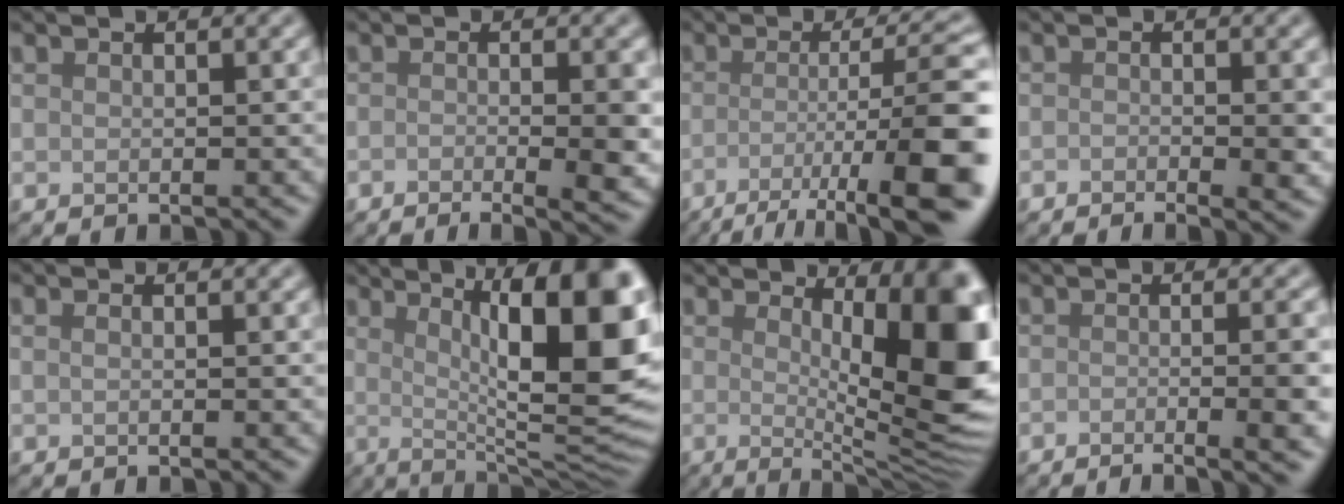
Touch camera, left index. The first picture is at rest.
{"total": 5.5, "force": [-1.5, 1.8, 5.0], "torque": [-0.063, -0.012, -0.018]}
{"total": 11.6, "force": [-4.8, 2.9, 10.2], "torque": [-0.146, -0.006, -0.075]}
{"total": 2.8, "force": [-1.0, 0.9, 2.5], "torque": [-0.038, -0.007, -0.015]}
{"total": 0.9, "force": [0.2, 0.4, 0.8], "torque": [-0.005, -0.006, -0.004]}
{"total": 15.7, "force": [2.9, 4.5, 14.8], "torque": [-0.158, 0.010, 0.047]}
{"total": 11.9, "force": [1.2, 3.1, 11.5], "torque": [-0.133, -0.014, 0.019]}
{"total": 7.5, "force": [-2.5, 2.8, 6.5], "torque": [-0.054, -0.003, -0.030]}